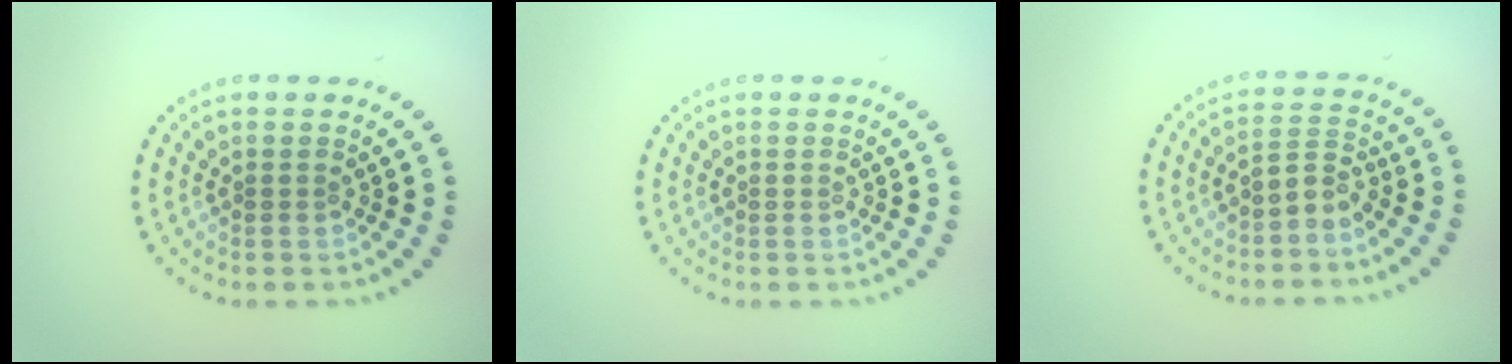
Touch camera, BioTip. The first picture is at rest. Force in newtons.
{"total": 0.0}
{"total": 2.1, "press": 1.4, "slide": 1.6}